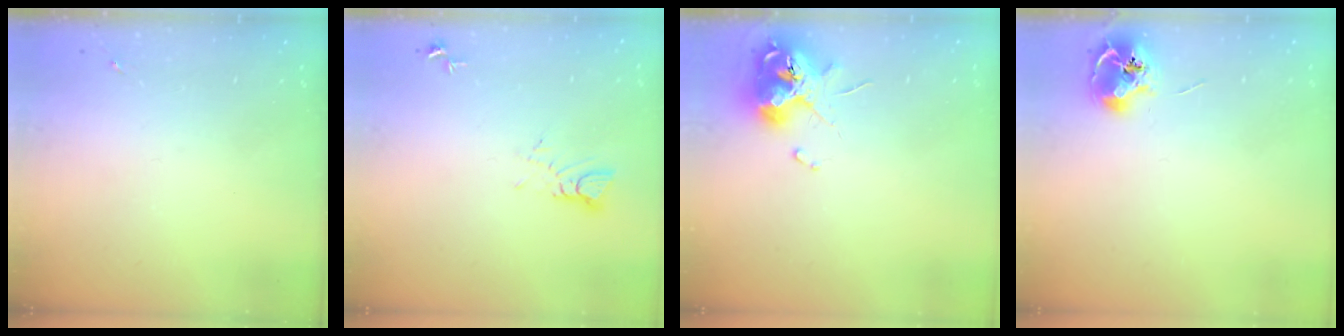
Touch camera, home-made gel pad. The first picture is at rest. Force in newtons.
{"total": 3.9, "press": 3.9, "slide": 0.2}
{"total": 11.8, "press": 11.7, "slide": 1.4}
{"total": 9.0, "press": 8.9, "slide": 0.8}